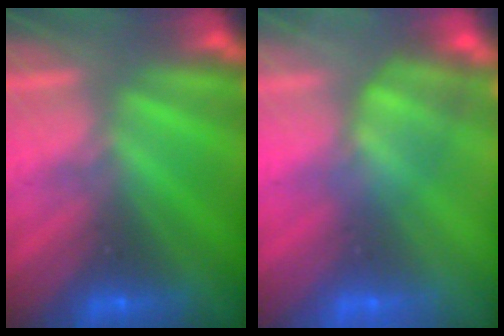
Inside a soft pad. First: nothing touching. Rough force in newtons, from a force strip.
{"total": 3.6}